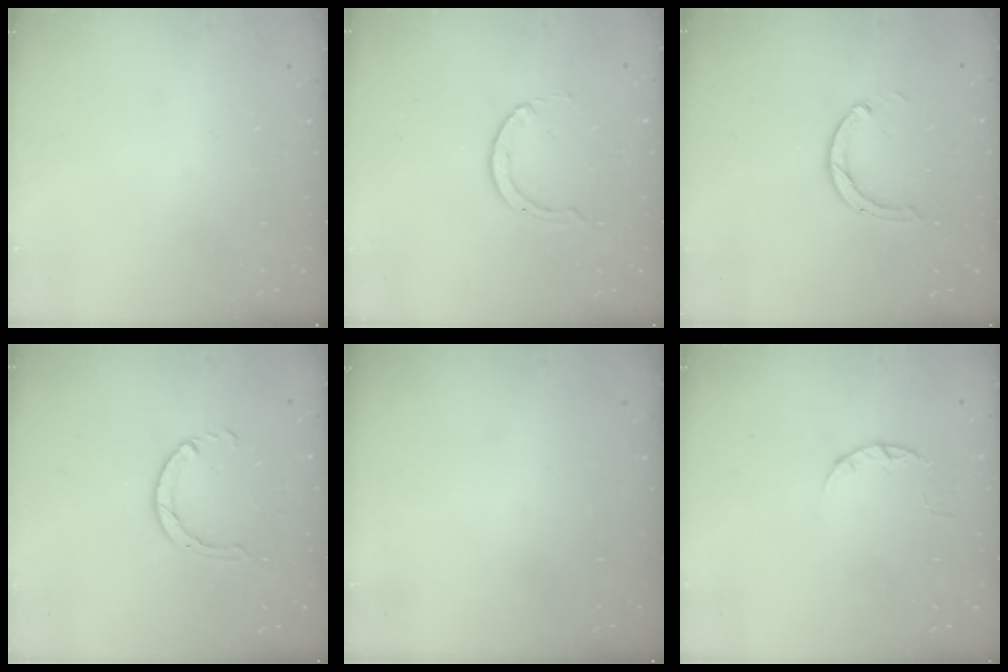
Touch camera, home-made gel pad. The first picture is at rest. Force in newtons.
{"total": 2.0, "press": 2.0, "slide": 0.2}
{"total": 3.0, "press": 3.0, "slide": 0.3}
{"total": 3.6, "press": 3.5, "slide": 0.4}
{"total": 0.0}
{"total": 2.4, "press": 2.3, "slide": 0.4}